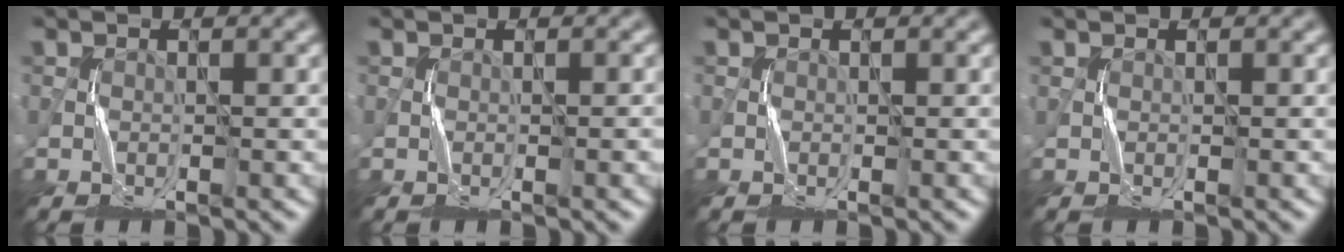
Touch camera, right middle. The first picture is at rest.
{"total": 0.6, "force": [-0.1, 0.0, 0.6], "torque": [-0.009, 0.000, -0.002]}
{"total": 0.0}
{"total": 0.0}